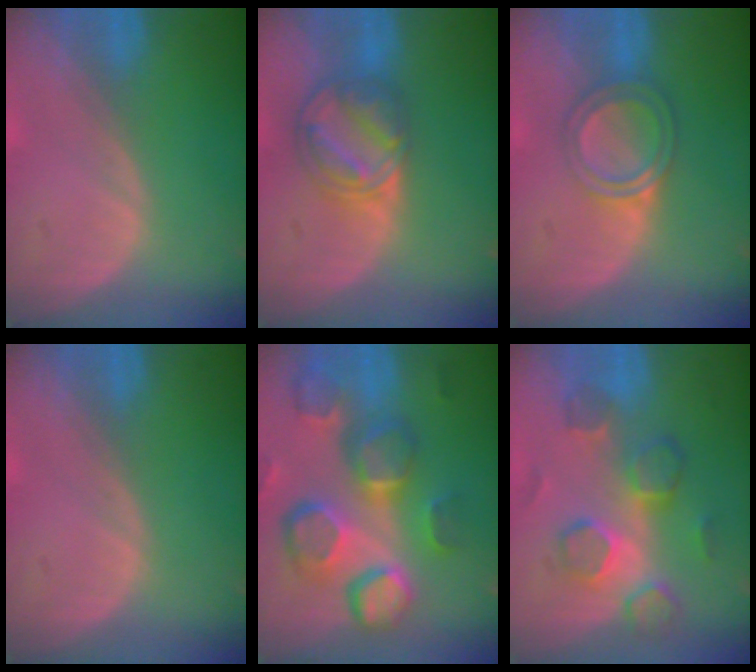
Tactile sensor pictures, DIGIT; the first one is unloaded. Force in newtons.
{"total": 8.1, "press": 7.0, "slide": 4.1}
{"total": 5.1, "press": 4.7, "slide": 2.1}
{"total": 0.0}
{"total": 13.0, "press": 11.3, "slide": 6.5}
{"total": 8.0, "press": 7.8, "slide": 1.7}